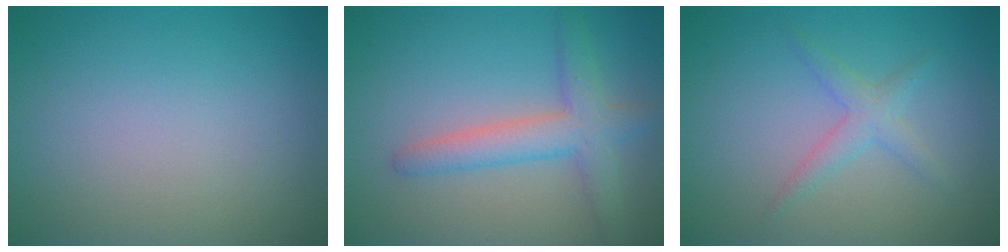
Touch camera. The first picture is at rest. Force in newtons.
{"total": 4.0, "press": 4.0, "slide": 0.3}
{"total": 1.9, "press": 1.9, "slide": 0.1}